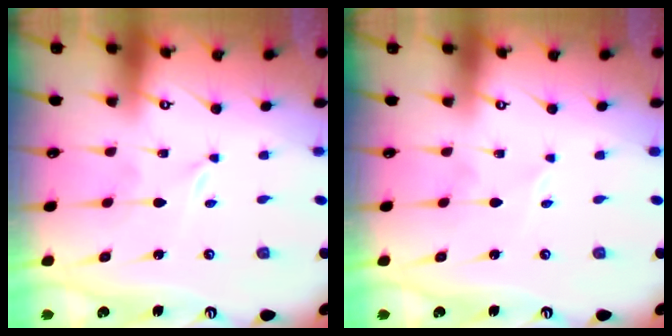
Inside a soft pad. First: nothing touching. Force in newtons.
{"total": 2.0, "press": 2.0, "slide": 0.3}